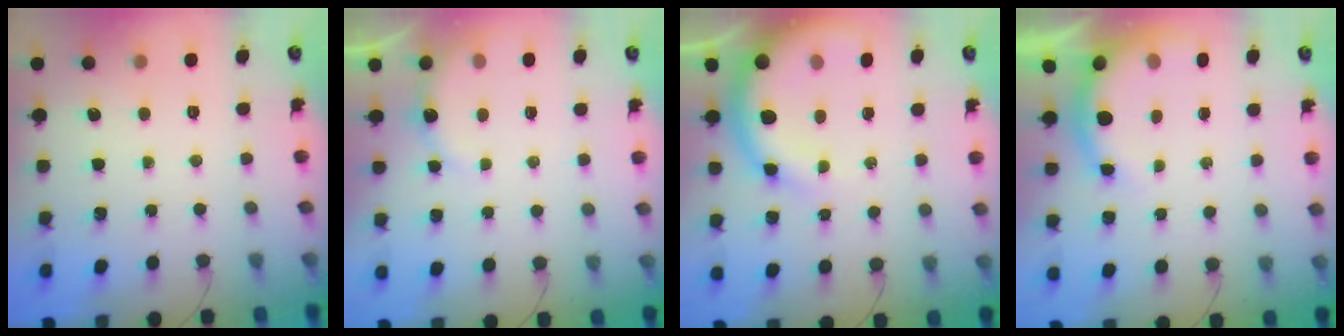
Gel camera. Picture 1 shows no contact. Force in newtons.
{"total": 7.1, "press": 6.9, "slide": 1.2}
{"total": 13.0, "press": 12.7, "slide": 2.8}
{"total": 6.4, "press": 6.4, "slide": 0.5}